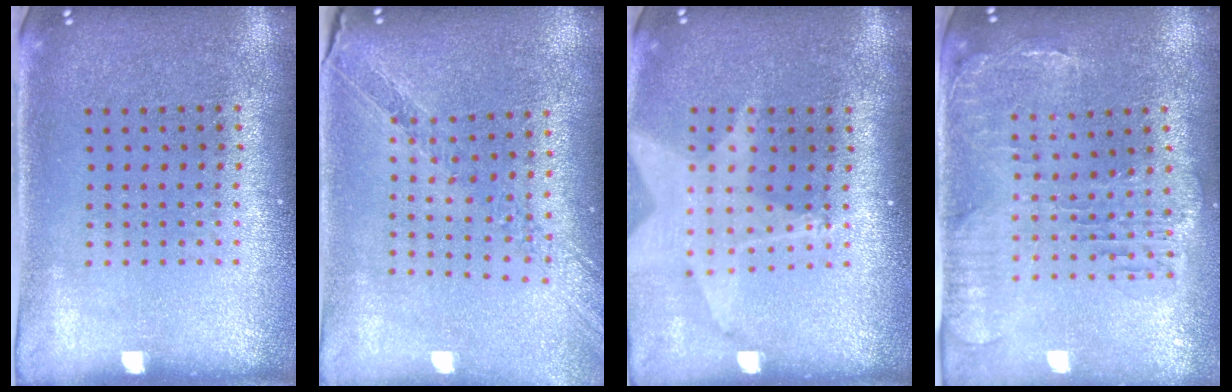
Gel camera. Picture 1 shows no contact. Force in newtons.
{"total": 1.2, "press": 1.2, "slide": 0.2}
{"total": 2.0, "press": 1.5, "slide": 1.3}
{"total": 1.2, "press": 1.1, "slide": 0.4}